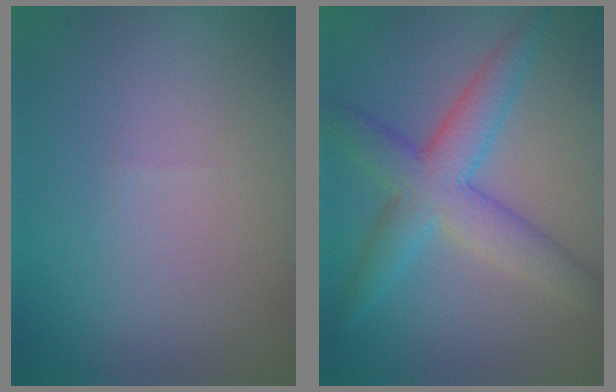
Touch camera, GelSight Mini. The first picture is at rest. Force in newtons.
{"total": 5.8, "press": 5.8, "slide": 0.1}